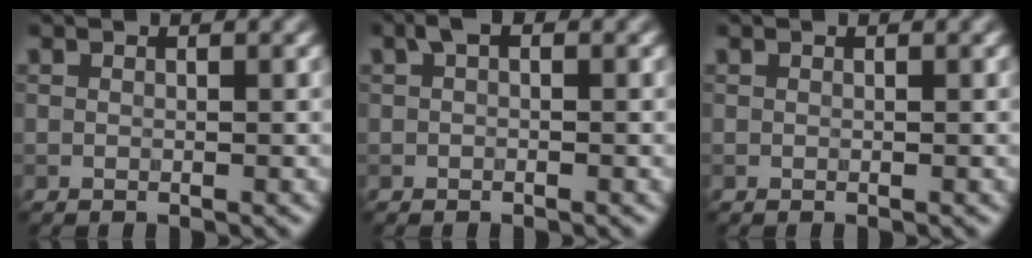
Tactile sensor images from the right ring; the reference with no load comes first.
{"total": 1.2, "force": [0.3, 0.7, 0.9], "torque": [-0.016, 0.005, 0.002]}
{"total": 0.0}